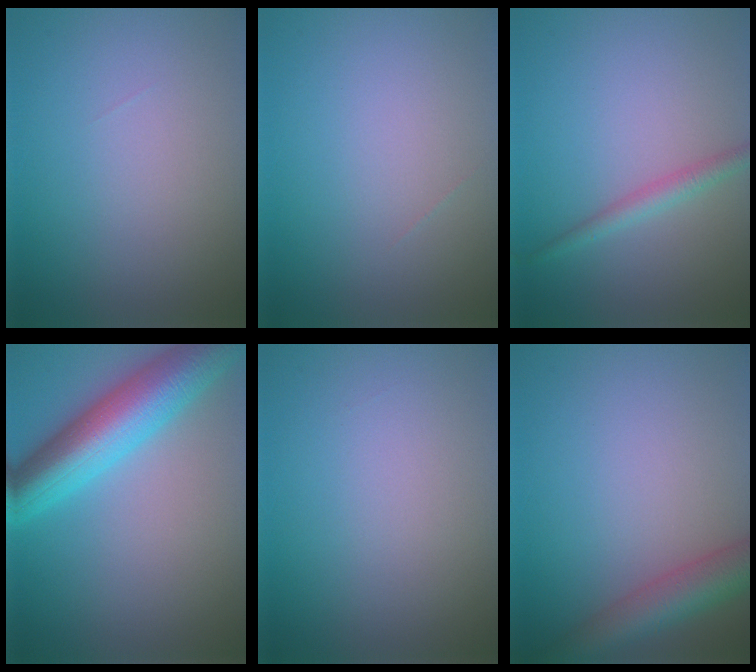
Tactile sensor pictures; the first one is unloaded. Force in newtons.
{"total": 0.0}
{"total": 1.7, "press": 1.7, "slide": 0.0}
{"total": 9.0, "press": 9.0, "slide": 0.1}
{"total": 0.0}
{"total": 5.0, "press": 5.0, "slide": 0.2}